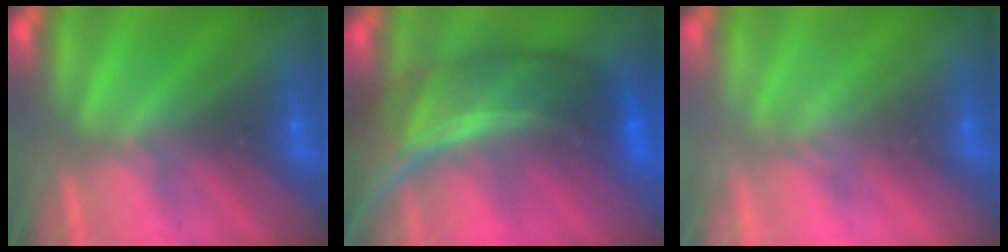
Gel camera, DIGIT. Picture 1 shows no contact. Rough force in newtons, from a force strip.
{"total": 7.5}
{"total": 2.1}